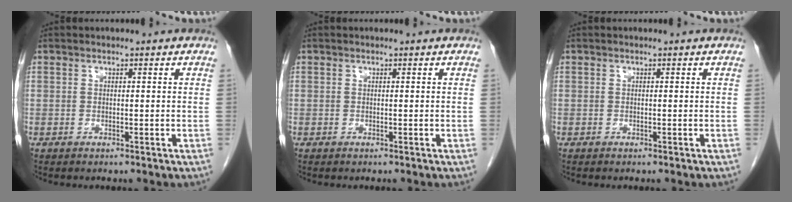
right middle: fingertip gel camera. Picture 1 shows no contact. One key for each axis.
{"total": 0.0}
{"total": 0.0}